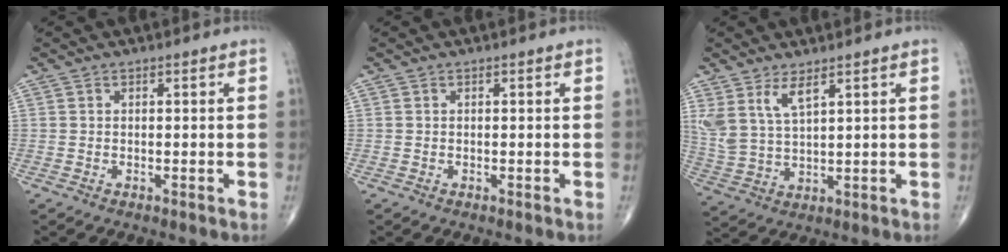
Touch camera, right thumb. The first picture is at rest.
{"total": 0.0}
{"total": 7.0, "force": [4.2, 2.5, 5.1], "torque": [-0.109, -0.021, 0.095]}